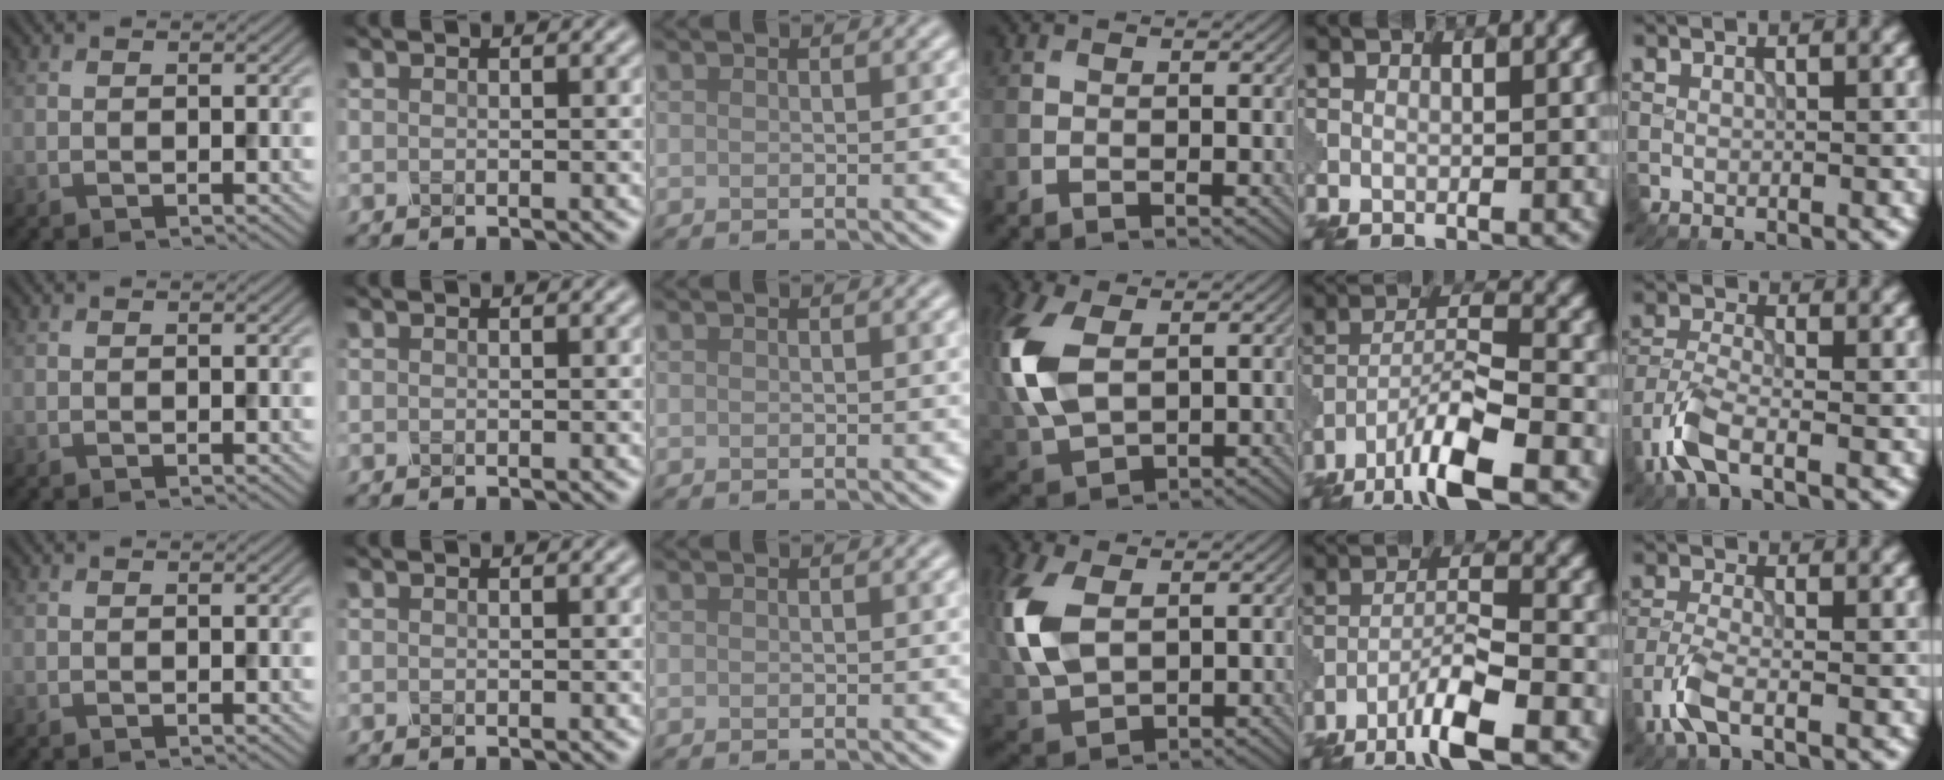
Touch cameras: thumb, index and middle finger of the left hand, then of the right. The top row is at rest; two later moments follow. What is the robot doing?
{"motion": "squeeze", "object": "clothespin"}